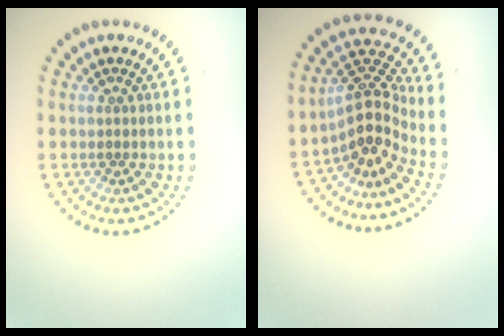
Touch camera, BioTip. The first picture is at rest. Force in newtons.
{"total": 3.9, "press": 2.7, "slide": 2.7}